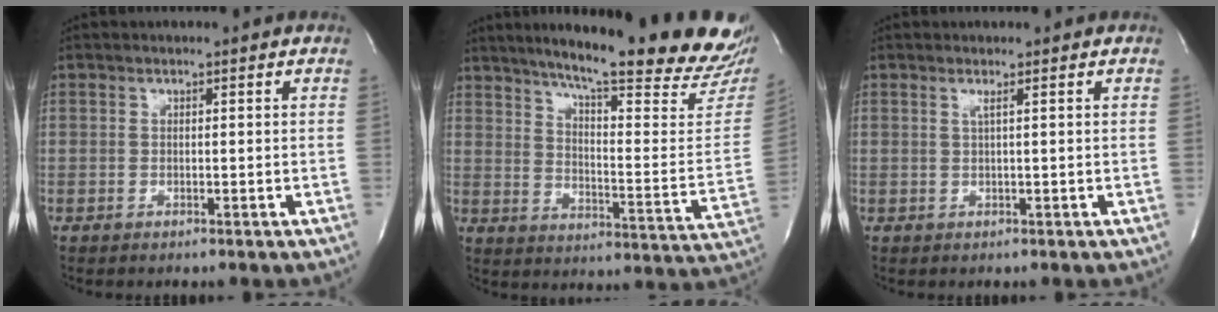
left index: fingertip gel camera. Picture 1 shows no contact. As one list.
[{"total": 27.7, "force": [22.8, 2.1, 15.6], "torque": [-0.213, -0.075, 0.291]}, {"total": 1.0, "force": [0.3, -0.4, 0.8], "torque": [-0.023, -0.004, 0.011]}]